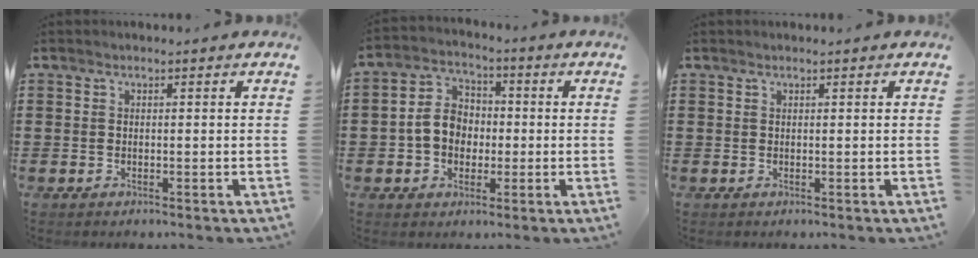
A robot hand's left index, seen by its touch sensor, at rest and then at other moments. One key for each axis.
{"total": 6.6, "fx": -0.7, "fy": 5.5, "fz": 3.6, "tx": -0.086, "ty": 0.017, "tz": -0.017}
{"total": 0.0}